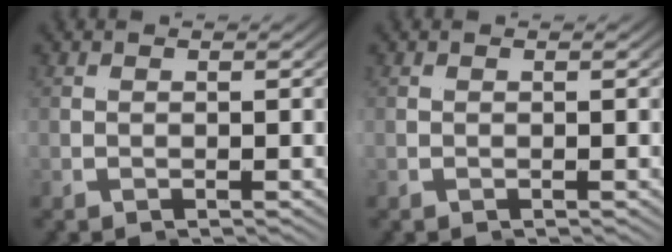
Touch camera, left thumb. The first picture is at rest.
{"total": 0.0}